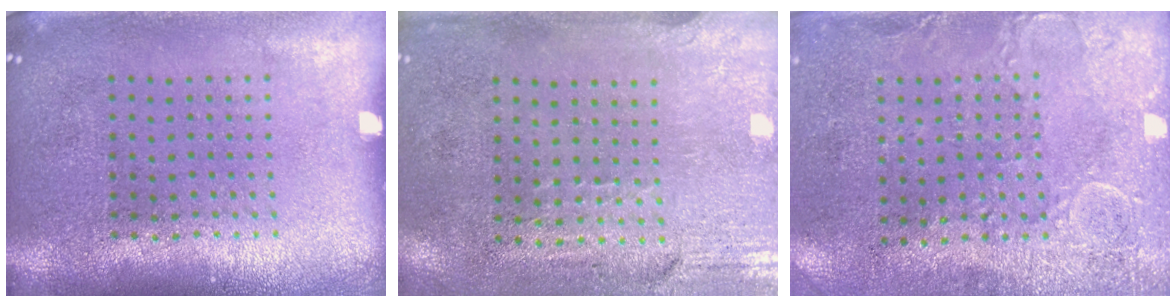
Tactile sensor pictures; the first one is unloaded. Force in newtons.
{"total": 2.9, "press": 2.5, "slide": 1.5}
{"total": 3.1, "press": 2.3, "slide": 2.0}